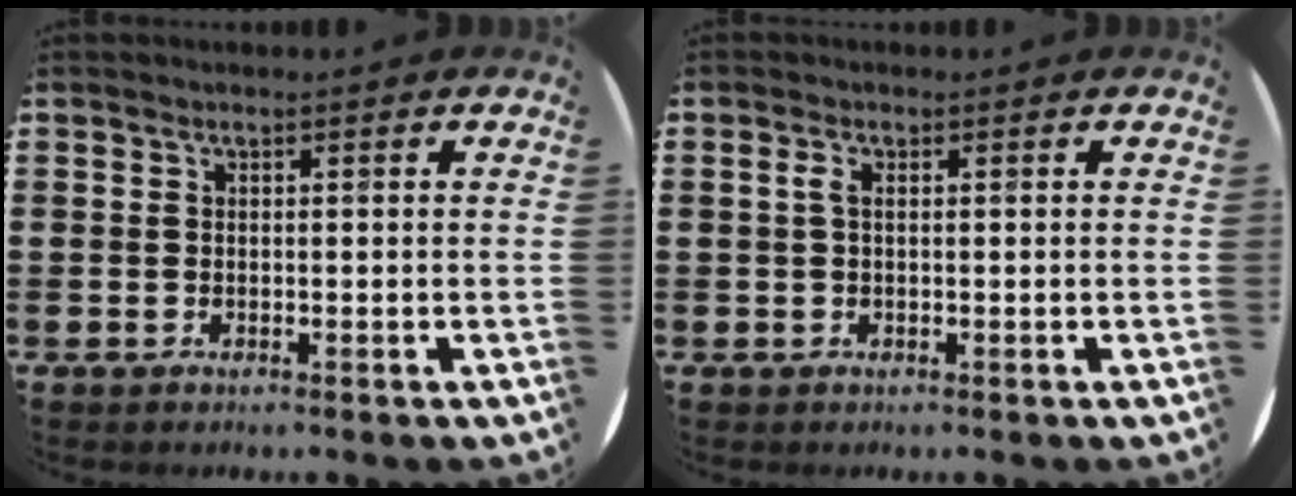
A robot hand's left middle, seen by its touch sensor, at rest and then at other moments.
{"total": 1.2, "force": [0.3, 0.4, 1.1], "torque": [-0.022, 0.006, 0.003]}